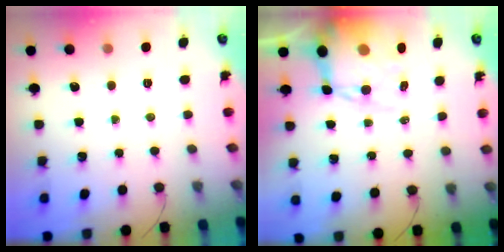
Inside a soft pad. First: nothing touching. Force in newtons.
{"total": 14.6, "press": 14.1, "slide": 3.6}